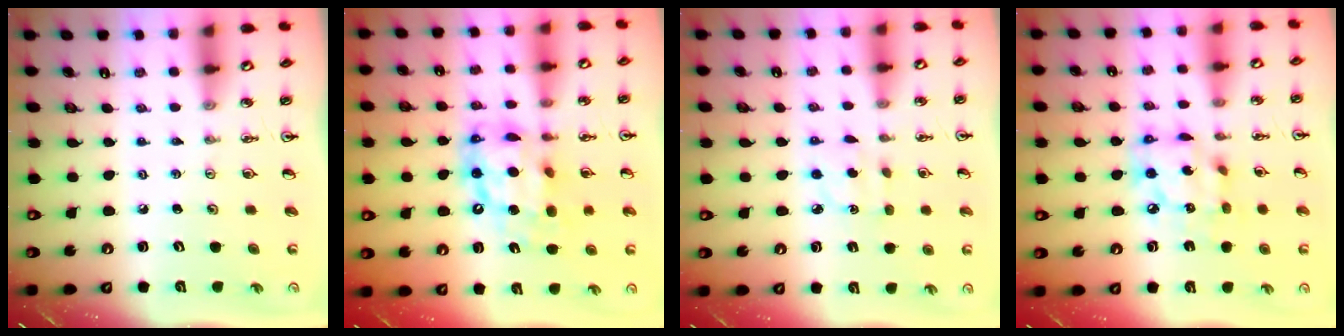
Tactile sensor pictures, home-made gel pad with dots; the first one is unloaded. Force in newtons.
{"total": 13.7, "press": 13.6, "slide": 1.0}
{"total": 3.7, "press": 3.7, "slide": 0.6}
{"total": 13.7, "press": 13.6, "slide": 1.3}